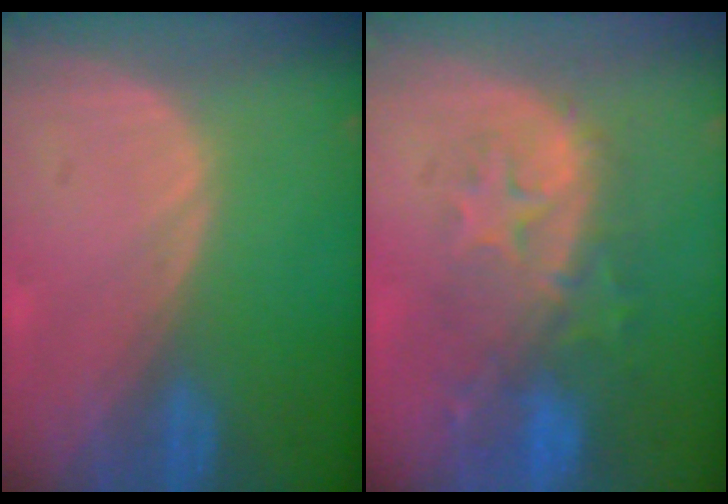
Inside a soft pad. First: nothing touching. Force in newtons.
{"total": 9.8, "press": 9.0, "slide": 4.1}